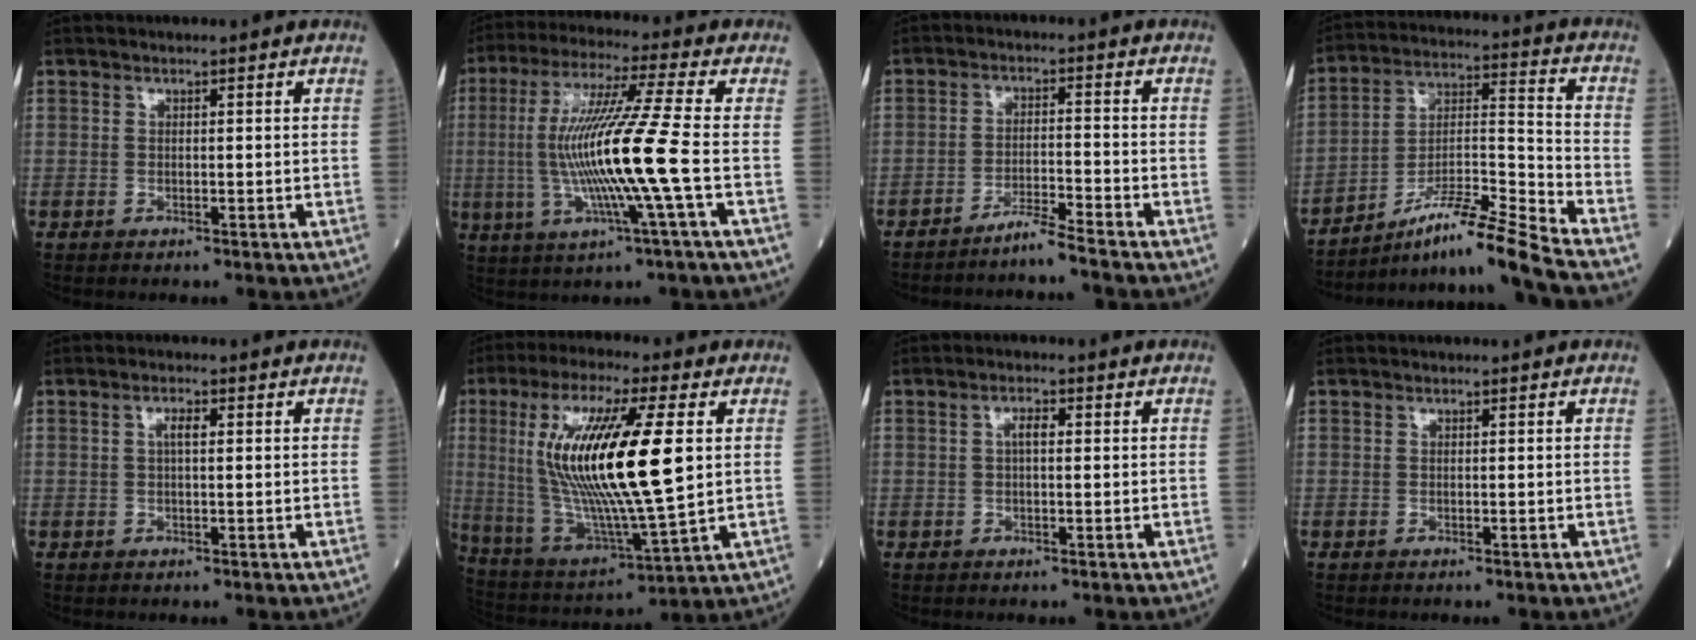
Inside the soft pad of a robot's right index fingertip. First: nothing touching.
{"total": 14.5, "force": [-1.8, -1.6, 14.3], "torque": [-0.288, -0.003, -0.039]}
{"total": 4.1, "force": [-3.7, -1.2, 1.3], "torque": [-0.025, -0.016, -0.072]}
{"total": 13.9, "force": [-11.5, -2.2, 7.5], "torque": [-0.132, 0.006, -0.200]}
{"total": 1.8, "force": [0.4, 0.4, 1.7], "torque": [-0.034, 0.003, 0.006]}
{"total": 21.3, "force": [3.7, 2.7, 20.8], "torque": [-0.416, -0.005, 0.066]}
{"total": 2.0, "force": [0.3, 0.6, 1.8], "torque": [-0.036, 0.005, 0.005]}
{"total": 0.0}